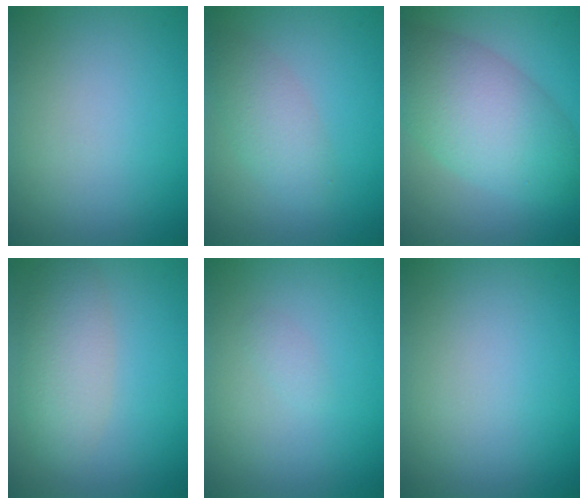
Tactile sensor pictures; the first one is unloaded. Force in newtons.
{"total": 2.8, "press": 2.8, "slide": 0.0}
{"total": 8.1, "press": 8.0, "slide": 0.4}
{"total": 4.0, "press": 4.0, "slide": 0.3}
{"total": 0.6, "press": 0.6, "slide": 0.0}
{"total": 0.0}